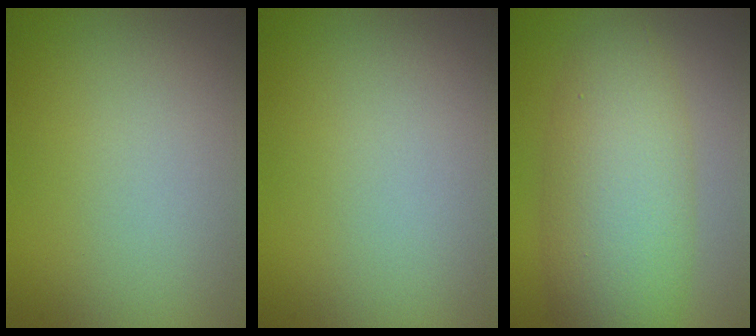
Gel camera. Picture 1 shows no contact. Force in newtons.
{"total": 0.0}
{"total": 7.6, "press": 7.6, "slide": 0.1}